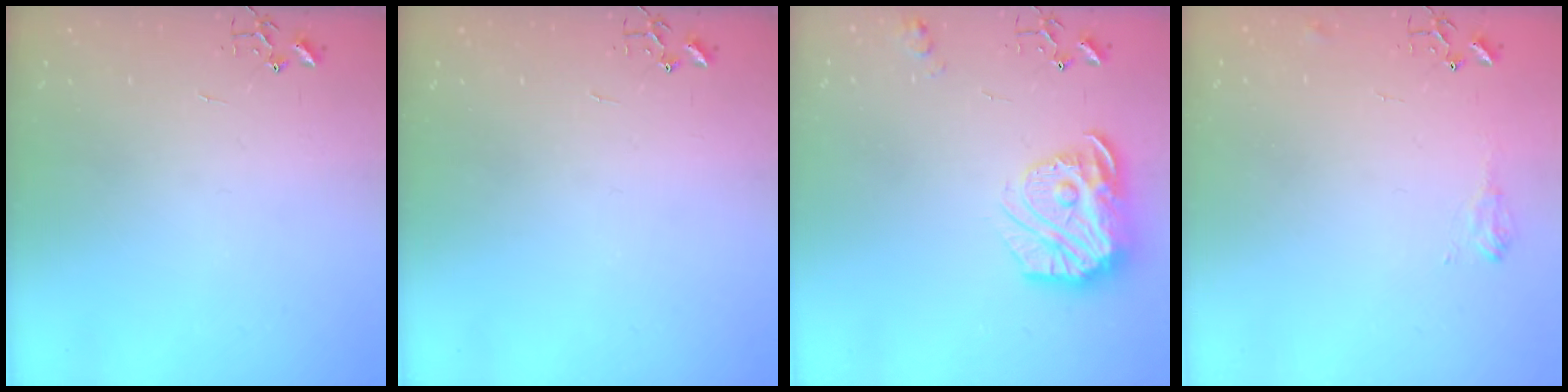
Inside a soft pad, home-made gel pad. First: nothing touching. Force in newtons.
{"total": 0.0}
{"total": 19.3, "press": 19.2, "slide": 1.9}
{"total": 6.3, "press": 6.3, "slide": 0.8}